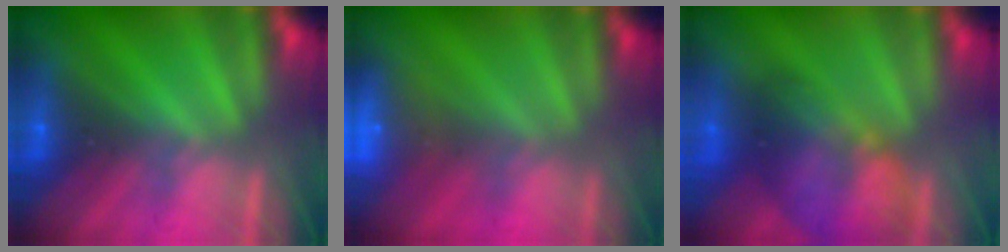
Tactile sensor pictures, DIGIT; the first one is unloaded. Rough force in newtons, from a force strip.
{"total": 6.1}
{"total": 7.3}